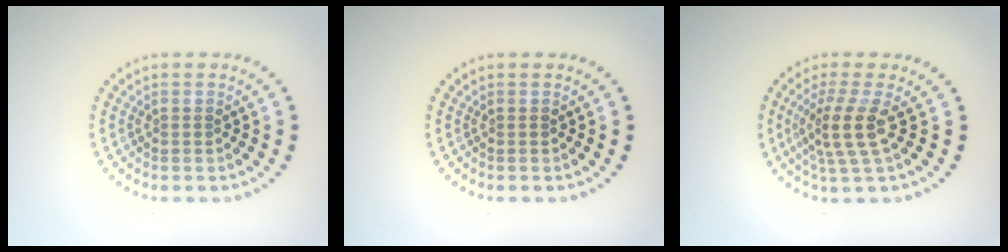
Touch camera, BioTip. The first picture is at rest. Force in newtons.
{"total": 0.0}
{"total": 3.5, "press": 2.8, "slide": 2.2}